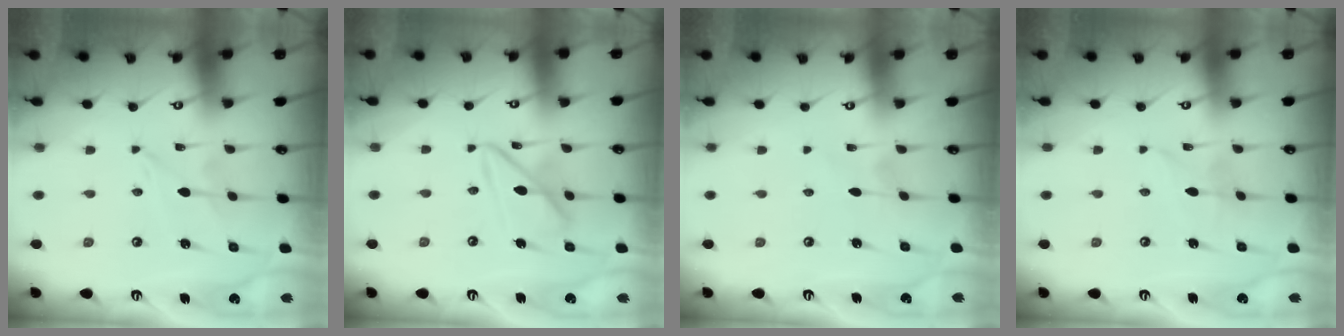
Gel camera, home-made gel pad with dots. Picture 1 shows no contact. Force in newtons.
{"total": 12.1, "press": 12.1, "slide": 1.1}
{"total": 1.4, "press": 1.4, "slide": 0.1}
{"total": 1.6, "press": 1.6, "slide": 0.2}